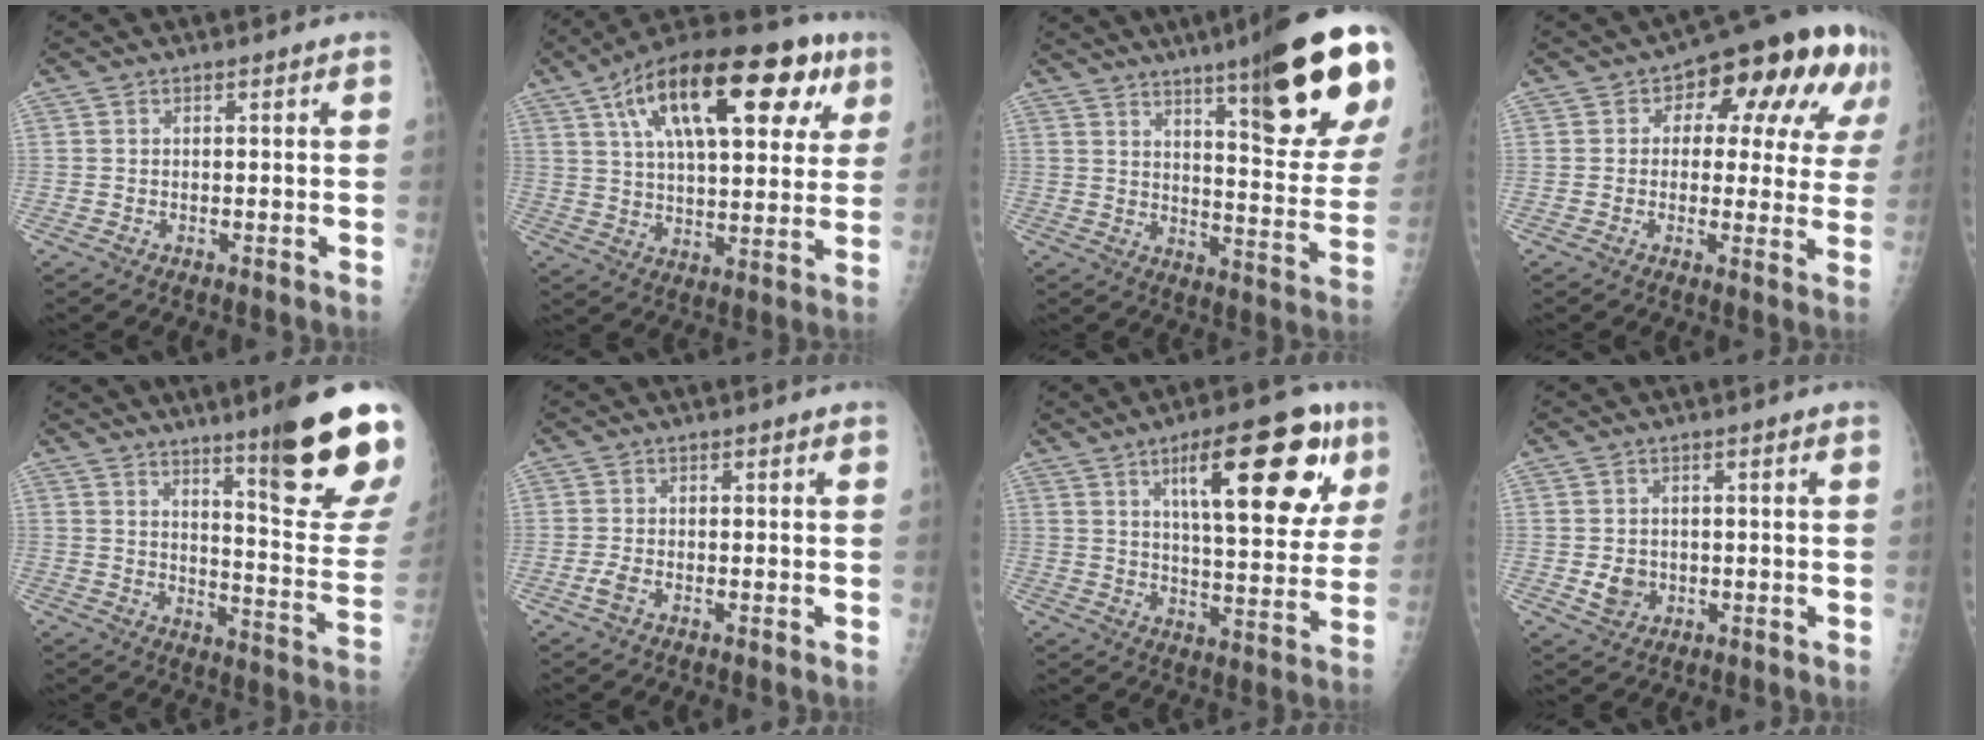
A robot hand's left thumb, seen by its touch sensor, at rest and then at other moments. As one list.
[{"total": 27.3, "force": [11.8, 12.0, 21.5], "torque": [-0.311, 0.018, 0.181]}, {"total": 24.5, "force": [13.9, 4.3, 19.7], "torque": [-0.244, -0.063, 0.195]}, {"total": 16.9, "force": [6.0, 9.2, 12.9], "torque": [-0.101, 0.012, 0.064]}, {"total": 19.4, "force": [12.6, 1.5, 14.6], "torque": [-0.166, -0.089, 0.182]}, {"total": 2.1, "force": [-1.1, 0.9, 1.5], "torque": [-0.040, 0.006, -0.023]}, {"total": 21.0, "force": [9.3, 6.9, 17.6], "torque": [-0.214, -0.021, 0.134]}, {"total": 3.9, "force": [-0.7, 3.4, 1.9], "torque": [-0.019, 0.002, -0.005]}]